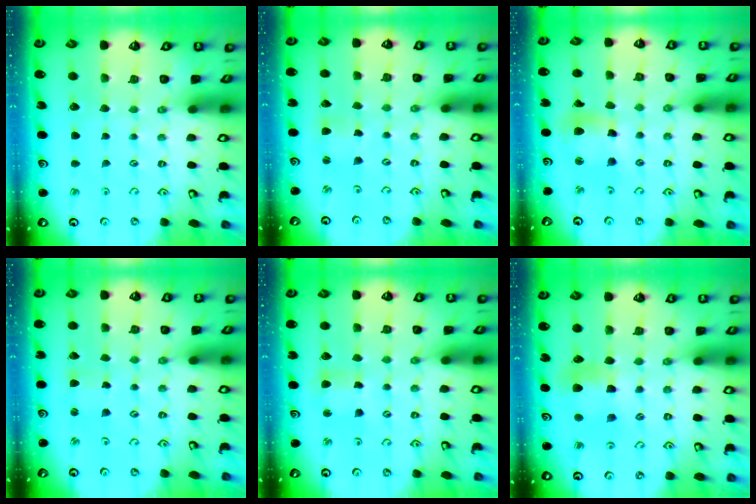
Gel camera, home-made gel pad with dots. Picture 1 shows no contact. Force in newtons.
{"total": 2.9, "press": 2.8, "slide": 0.4}
{"total": 10.8, "press": 10.8, "slide": 1.3}
{"total": 2.1, "press": 2.1, "slide": 0.3}
{"total": 4.1, "press": 4.1, "slide": 0.5}
{"total": 6.4, "press": 6.4, "slide": 0.6}